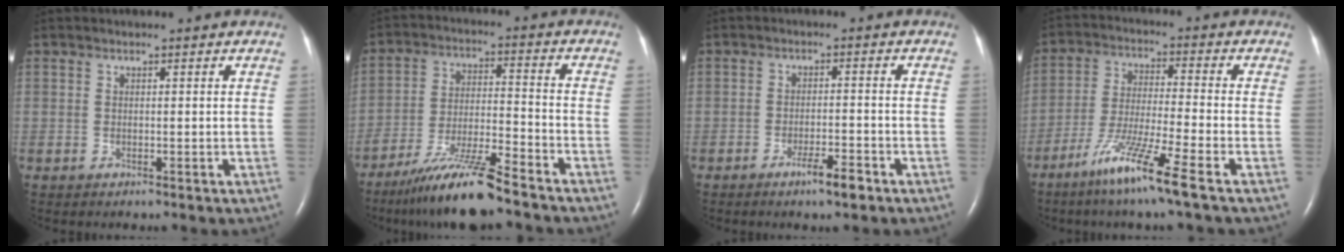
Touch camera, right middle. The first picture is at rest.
{"total": 12.1, "force": [-9.6, 0.2, 7.2], "torque": [-0.133, -0.021, -0.170]}
{"total": 3.9, "force": [-2.6, 0.3, 2.8], "torque": [-0.053, -0.004, -0.044]}
{"total": 10.5, "force": [-6.6, -1.1, 8.1], "torque": [-0.161, -0.037, -0.130]}